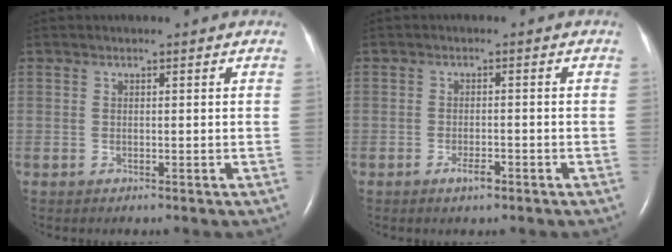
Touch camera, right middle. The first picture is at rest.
{"total": 2.0, "force": [-1.3, 0.5, 1.4], "torque": [-0.030, -0.001, -0.020]}